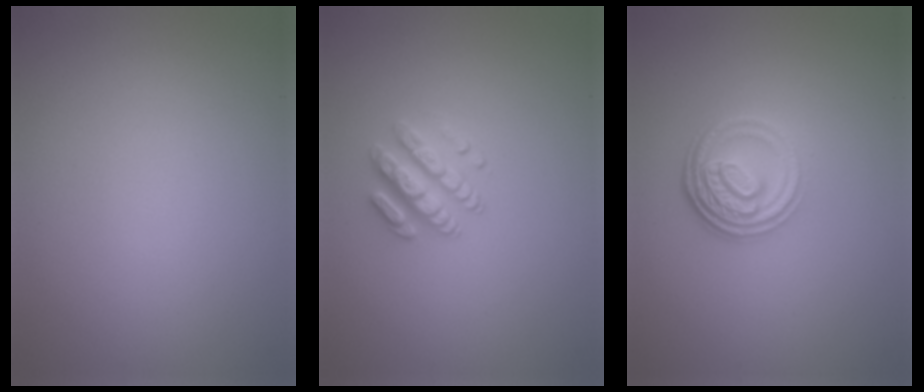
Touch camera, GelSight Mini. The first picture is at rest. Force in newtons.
{"total": 2.7, "press": 2.5, "slide": 1.0}
{"total": 4.5, "press": 3.4, "slide": 3.0}